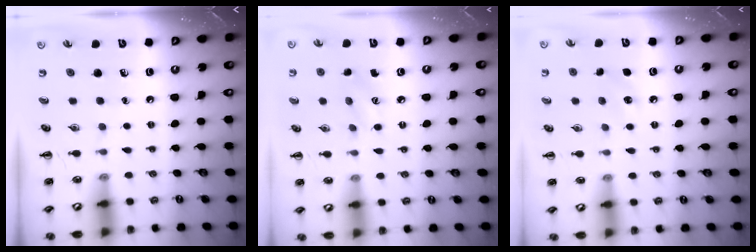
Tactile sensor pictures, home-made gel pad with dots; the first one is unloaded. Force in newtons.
{"total": 6.2, "press": 5.9, "slide": 1.6}
{"total": 6.7, "press": 6.4, "slide": 1.7}